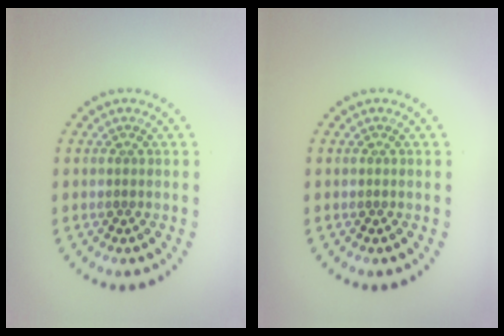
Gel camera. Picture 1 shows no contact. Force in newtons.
{"total": 0.0}